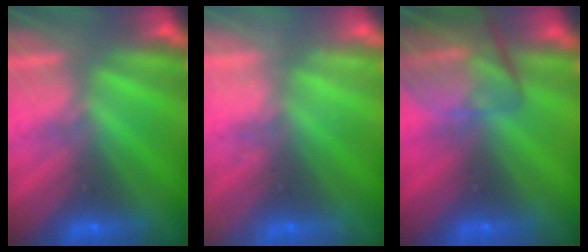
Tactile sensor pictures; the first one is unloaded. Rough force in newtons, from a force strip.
{"total": 2.2}
{"total": 8.7}